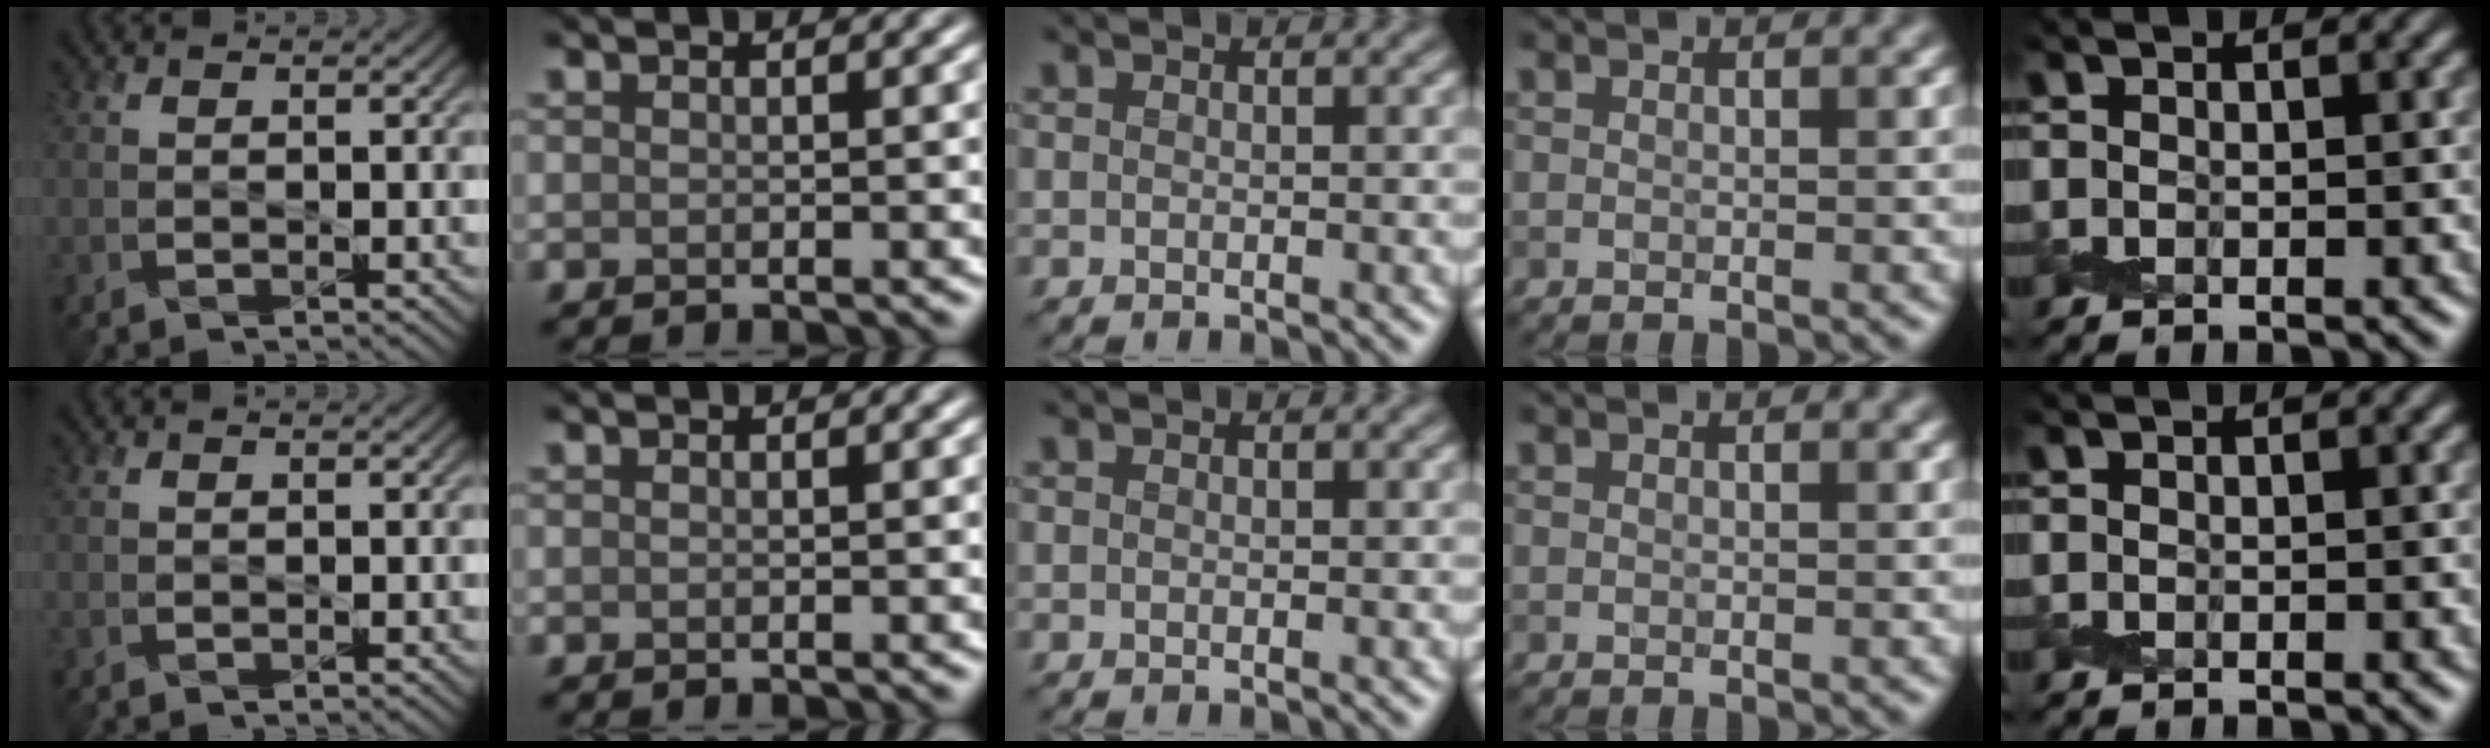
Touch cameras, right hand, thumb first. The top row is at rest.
{}